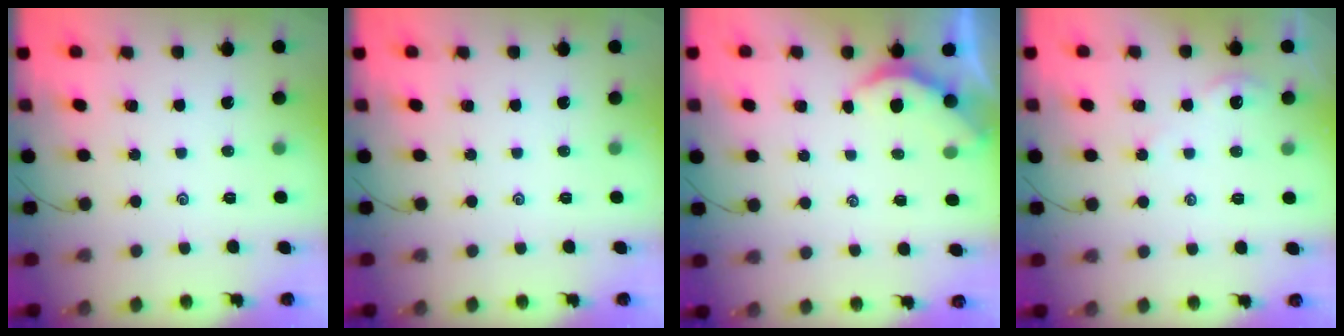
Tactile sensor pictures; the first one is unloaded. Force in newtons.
{"total": 0.0}
{"total": 2.6, "press": 2.5, "slide": 0.2}
{"total": 1.6, "press": 1.5, "slide": 0.3}